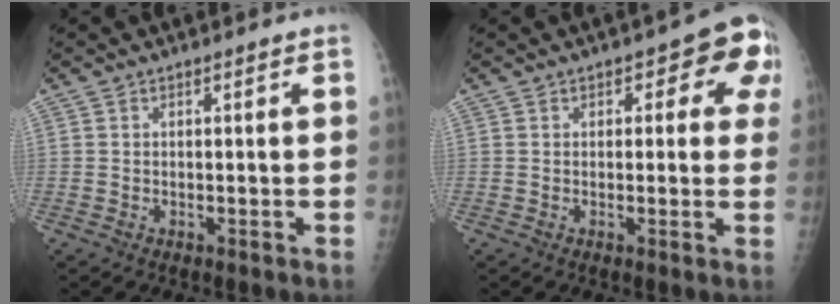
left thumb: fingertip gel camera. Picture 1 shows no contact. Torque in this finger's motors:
{"motor_torque": [0.10, 0.26, 0.00, -0.14, 0.11]}